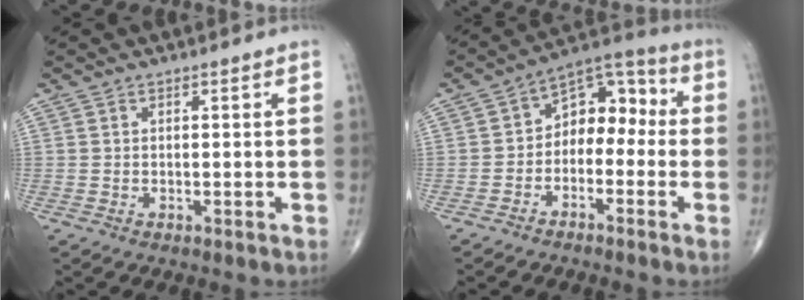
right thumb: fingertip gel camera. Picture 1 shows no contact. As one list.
[{"total": 9.7, "force": [-1.4, 6.8, 6.8], "torque": [-0.064, 0.052, -0.042]}]